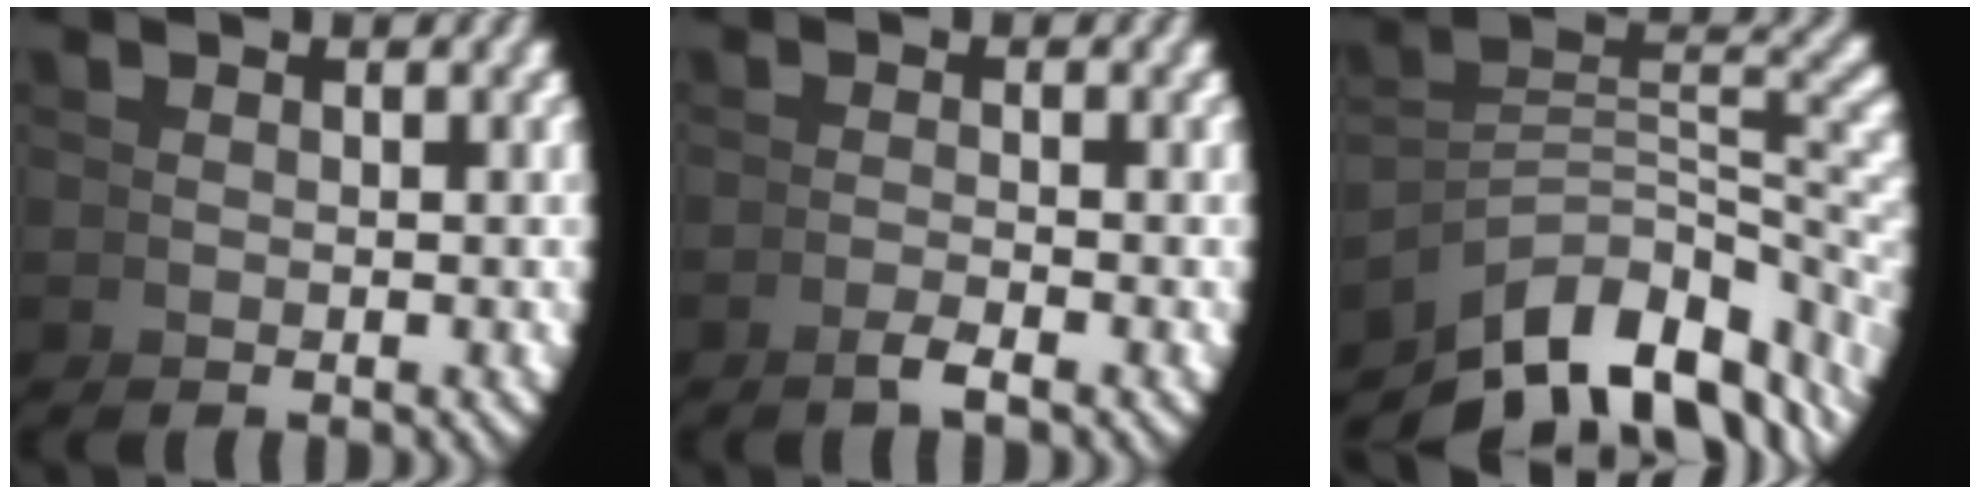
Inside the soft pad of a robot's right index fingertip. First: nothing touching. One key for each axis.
{"total": 1.6, "fx": -1.0, "fy": -1.1, "fz": 0.6, "tx": 0.000, "ty": 0.009, "tz": -0.025}
{"total": 10.5, "fx": -3.0, "fy": 6.4, "fz": 7.8, "tx": -0.124, "ty": -0.036, "tz": -0.027}